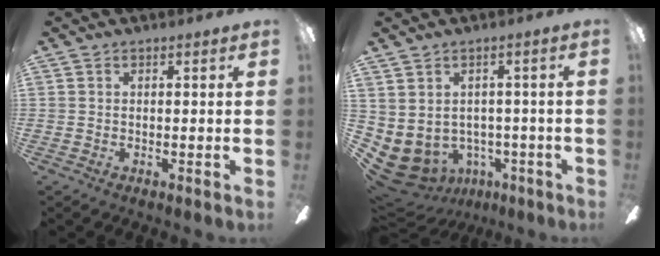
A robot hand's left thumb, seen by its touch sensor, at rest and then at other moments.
{"total": 5.7, "force": [-2.3, 4.8, 2.1], "torque": [-0.076, -0.003, -0.037]}